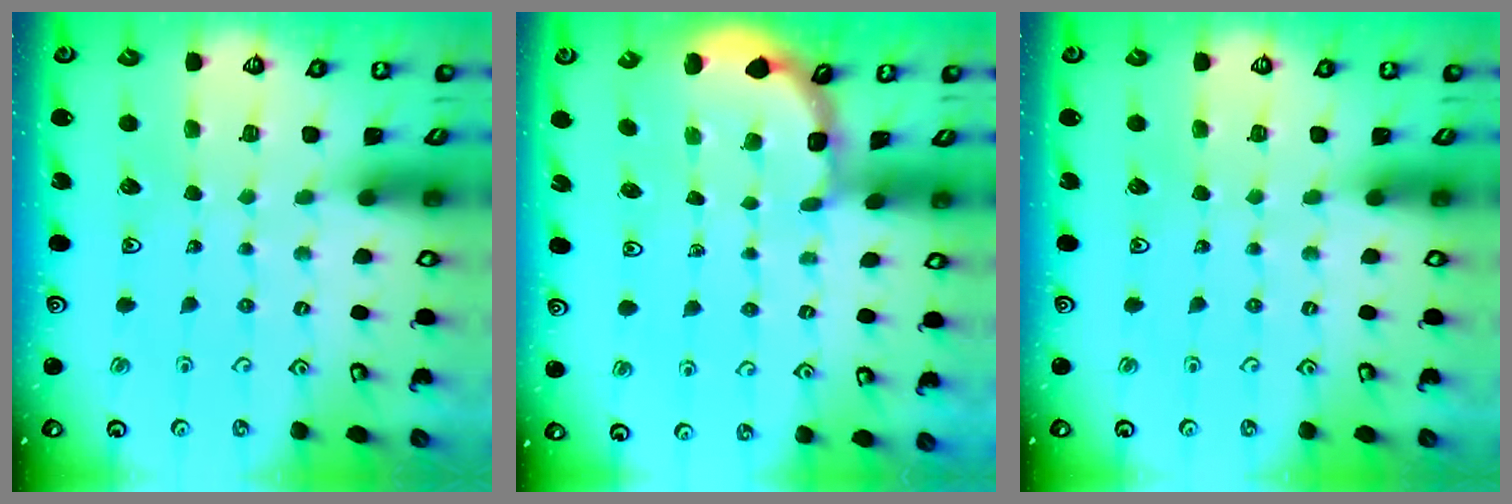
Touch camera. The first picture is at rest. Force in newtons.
{"total": 1.9, "press": 1.9, "slide": 0.1}
{"total": 0.0}